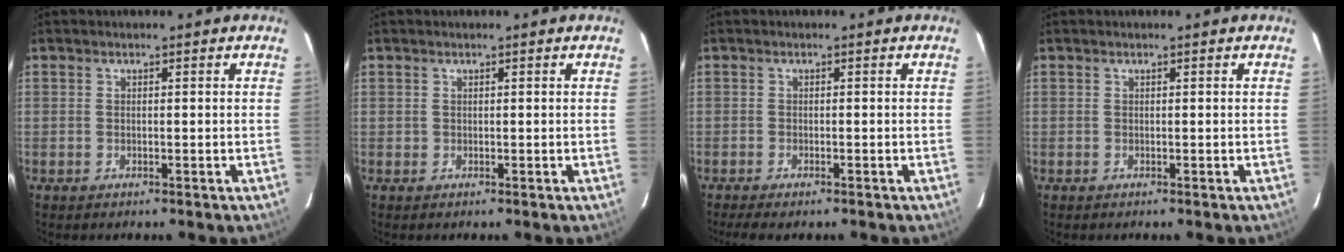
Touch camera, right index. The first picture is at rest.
{"total": 0.7, "force": [0.1, 0.7, -0.1], "torque": [0.004, 0.004, 0.002]}
{"total": 3.6, "force": [-2.9, 0.7, 2.0], "torque": [-0.050, -0.014, -0.049]}
{"total": 0.0}